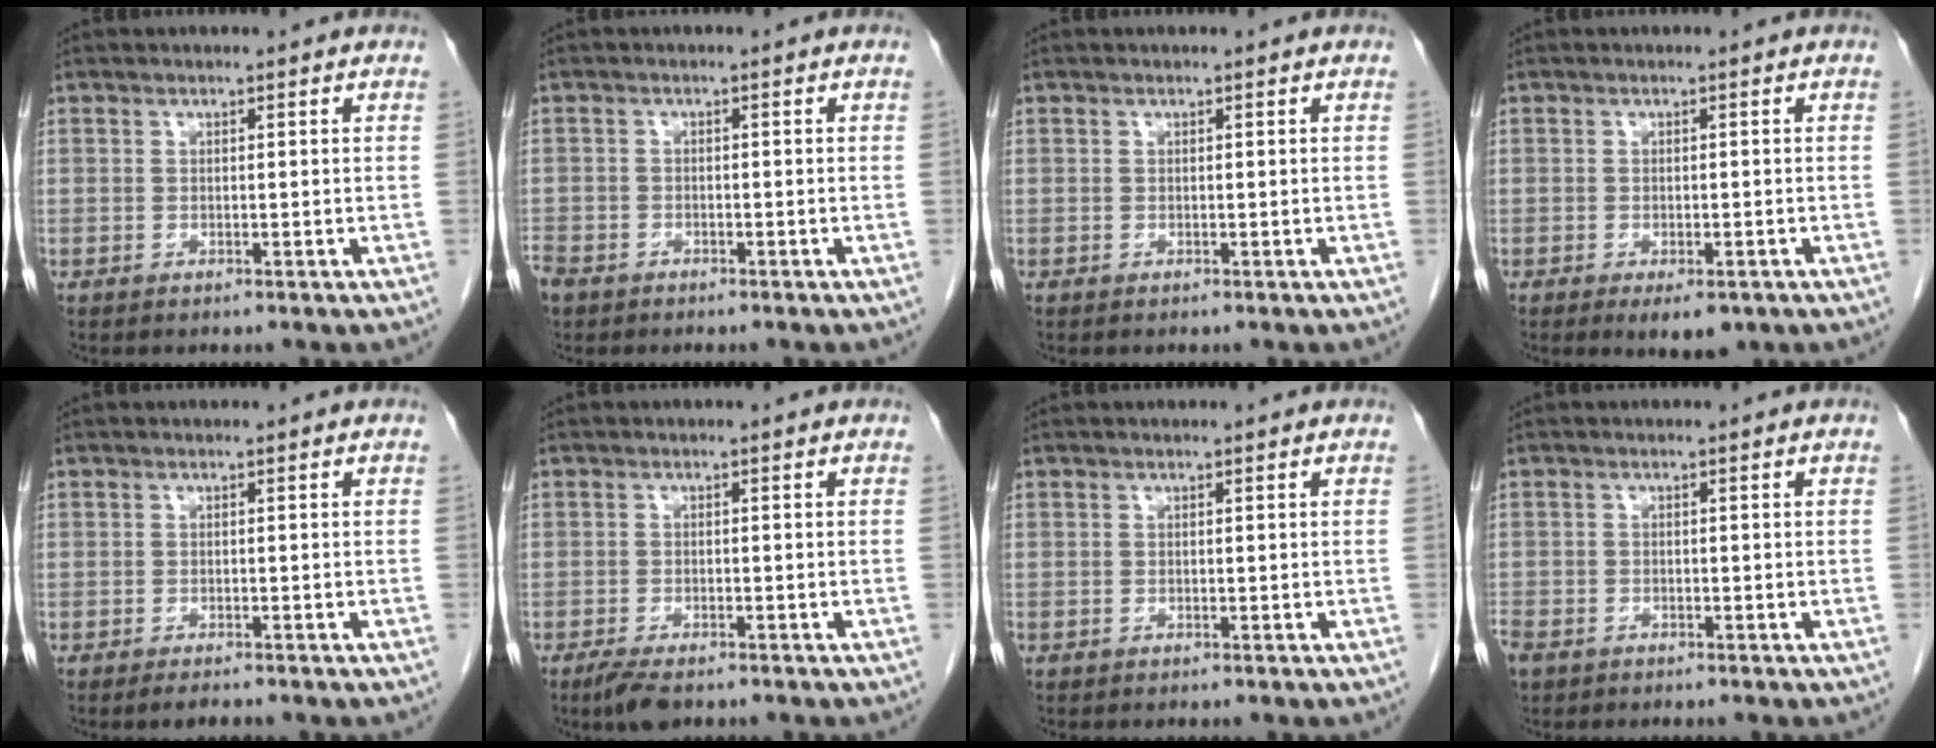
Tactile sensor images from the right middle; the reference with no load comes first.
{"total": 4.6, "force": [-3.5, 2.7, 1.5], "torque": [-0.038, -0.004, -0.064]}
{"total": 0.0}
{"total": 3.7, "force": [-2.1, 1.6, 2.7], "torque": [-0.030, -0.003, -0.021]}
{"total": 1.6, "force": [-1.3, 0.4, 0.8], "torque": [-0.016, -0.003, -0.017]}
{"total": 3.8, "force": [-2.8, 1.2, 2.4], "torque": [-0.047, -0.008, -0.044]}
{"total": 0.0}
{"total": 4.3, "force": [-2.9, 2.7, 1.6], "torque": [-0.045, -0.006, -0.053]}